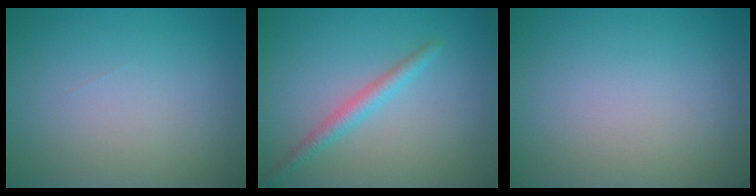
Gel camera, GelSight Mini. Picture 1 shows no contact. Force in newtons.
{"total": 2.1, "press": 2.1, "slide": 0.0}
{"total": 0.0}